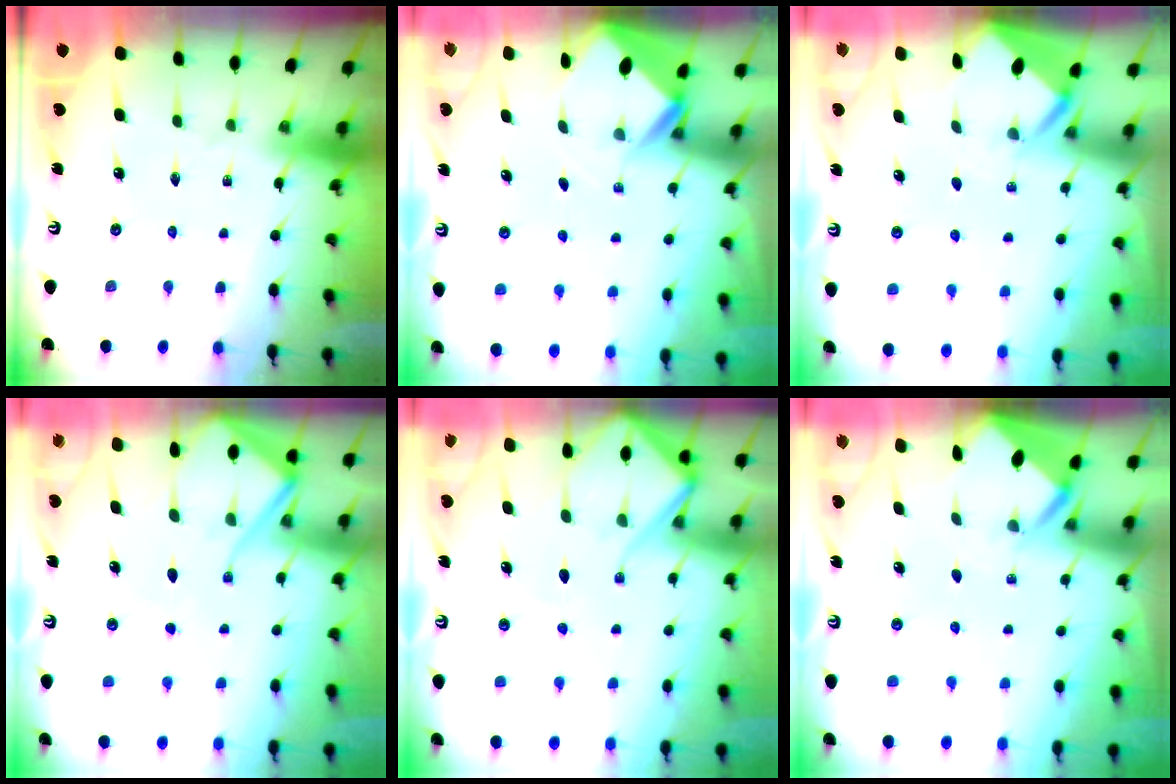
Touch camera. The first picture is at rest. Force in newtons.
{"total": 2.5, "press": 2.5, "slide": 0.1}
{"total": 2.8, "press": 2.8, "slide": 0.2}
{"total": 9.6, "press": 9.6, "slide": 0.9}
{"total": 8.7, "press": 8.7, "slide": 0.8}
{"total": 2.8, "press": 2.8, "slide": 0.2}